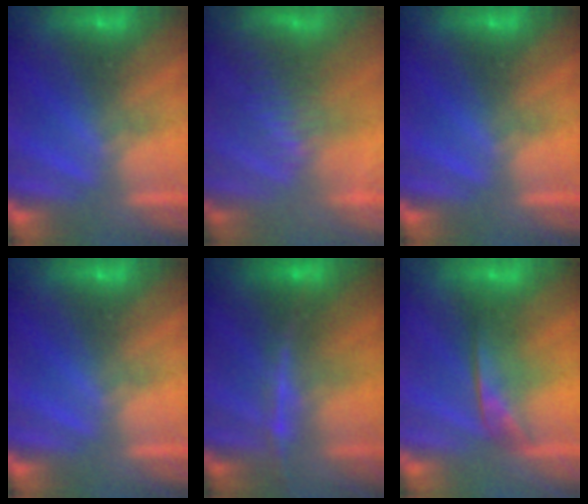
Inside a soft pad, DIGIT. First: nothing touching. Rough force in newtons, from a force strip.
{"total": 3.5}
{"total": 0.0}
{"total": 0.0}
{"total": 2.4}
{"total": 1.8}